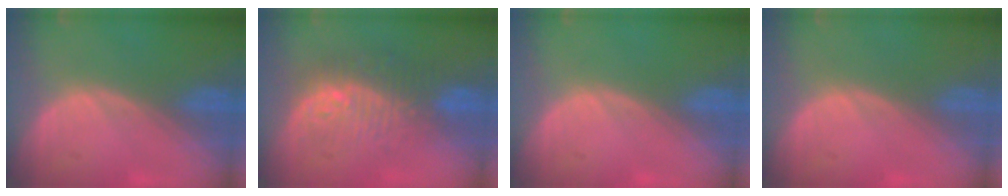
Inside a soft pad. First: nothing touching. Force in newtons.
{"total": 9.2, "press": 9.0, "slide": 1.8}
{"total": 0.0}
{"total": 0.0}